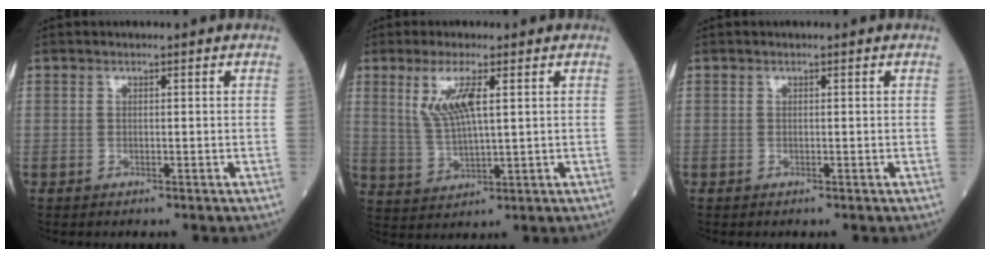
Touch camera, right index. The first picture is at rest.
{"total": 6.8, "force": [2.6, 0.9, 6.2], "torque": [-0.135, -0.001, 0.058]}
{"total": 0.0}